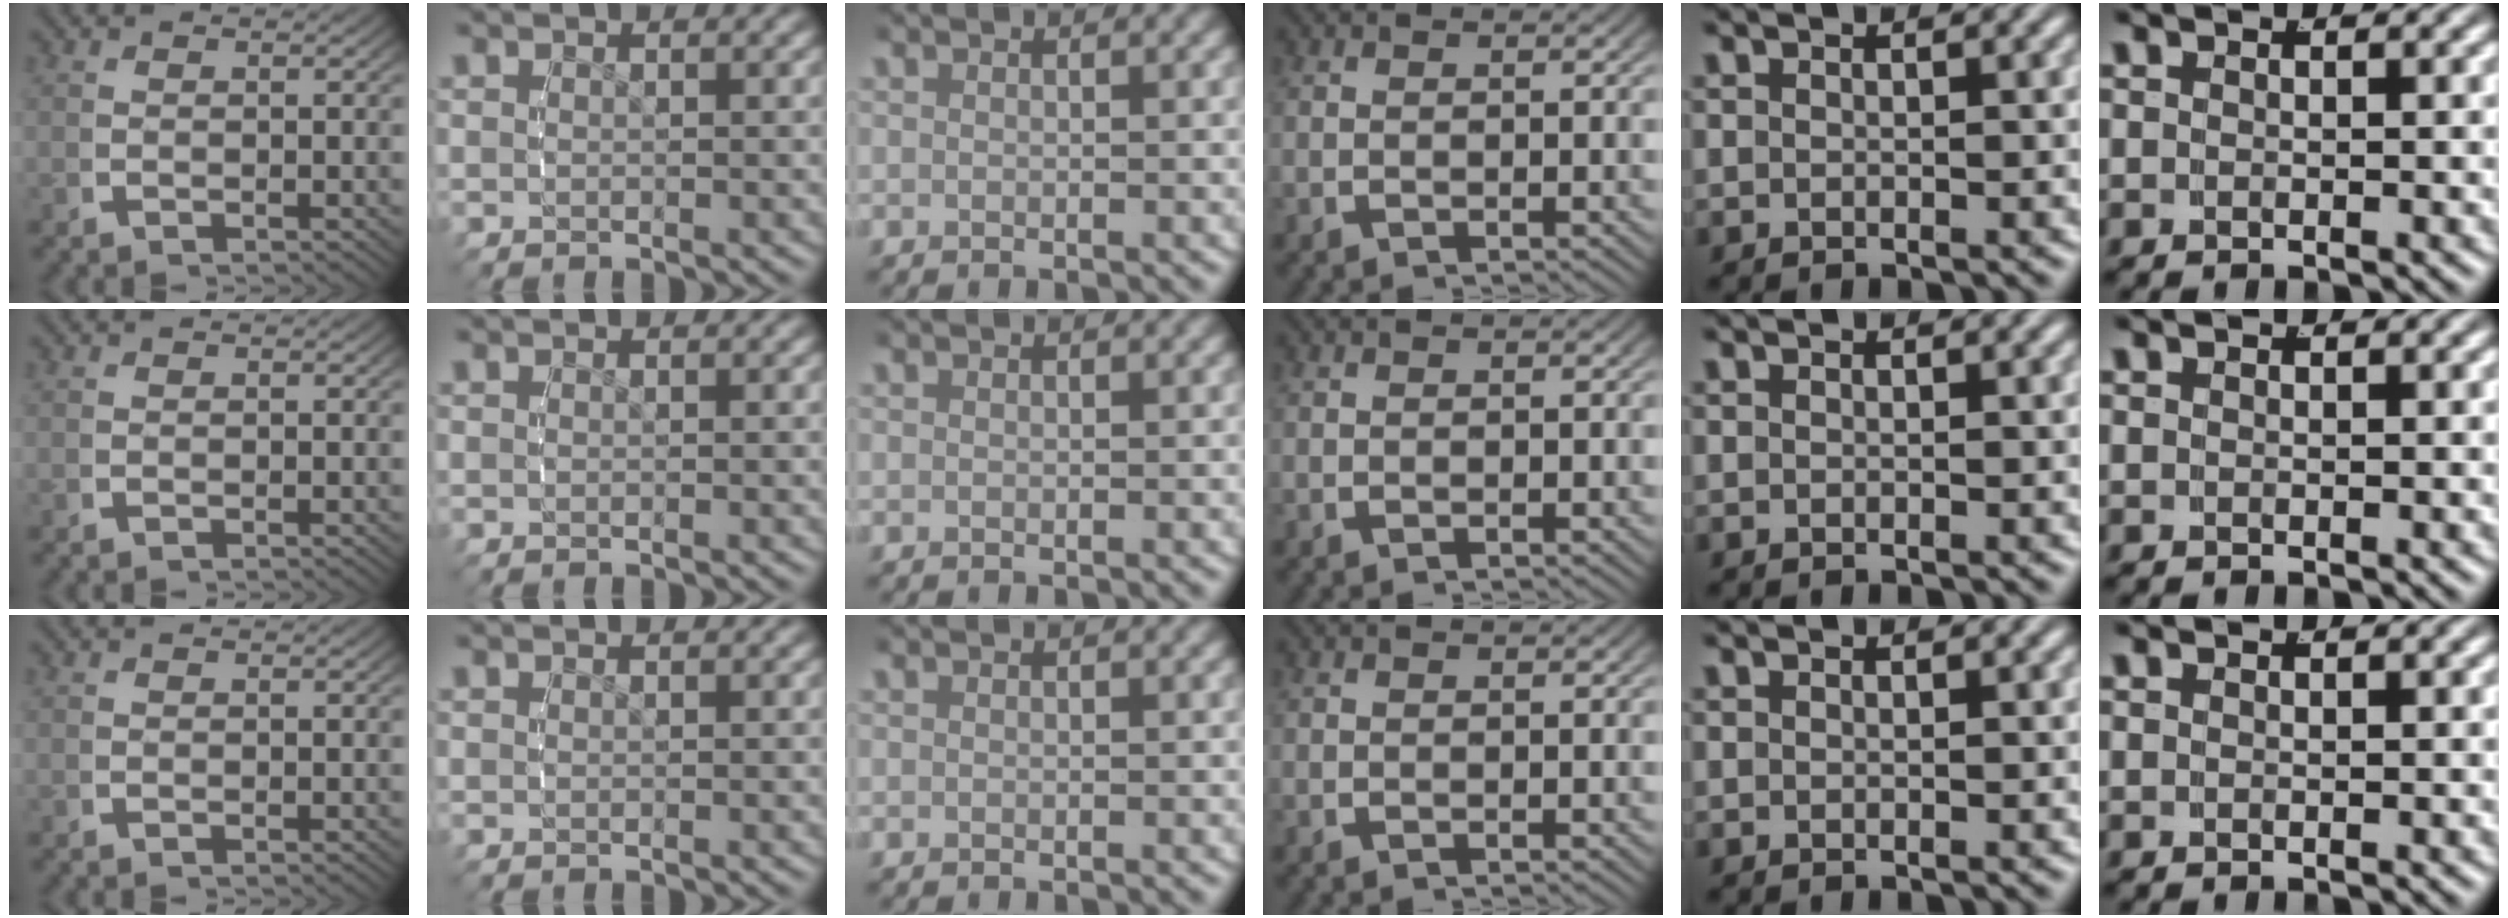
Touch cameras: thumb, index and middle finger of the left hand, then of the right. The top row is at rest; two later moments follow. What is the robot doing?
{"motion": "reach", "object": "pencil case"}